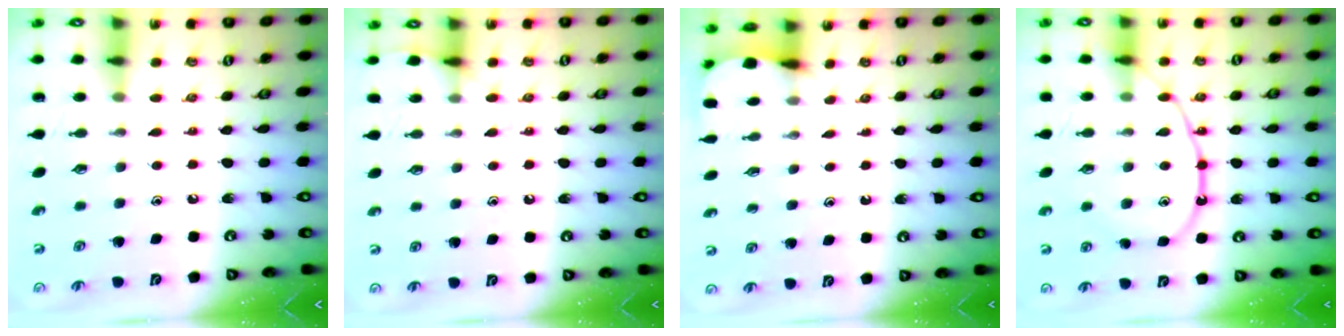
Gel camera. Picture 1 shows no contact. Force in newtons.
{"total": 5.6, "press": 5.5, "slide": 0.6}
{"total": 2.1, "press": 2.1, "slide": 0.1}
{"total": 12.0, "press": 12.0, "slide": 1.1}